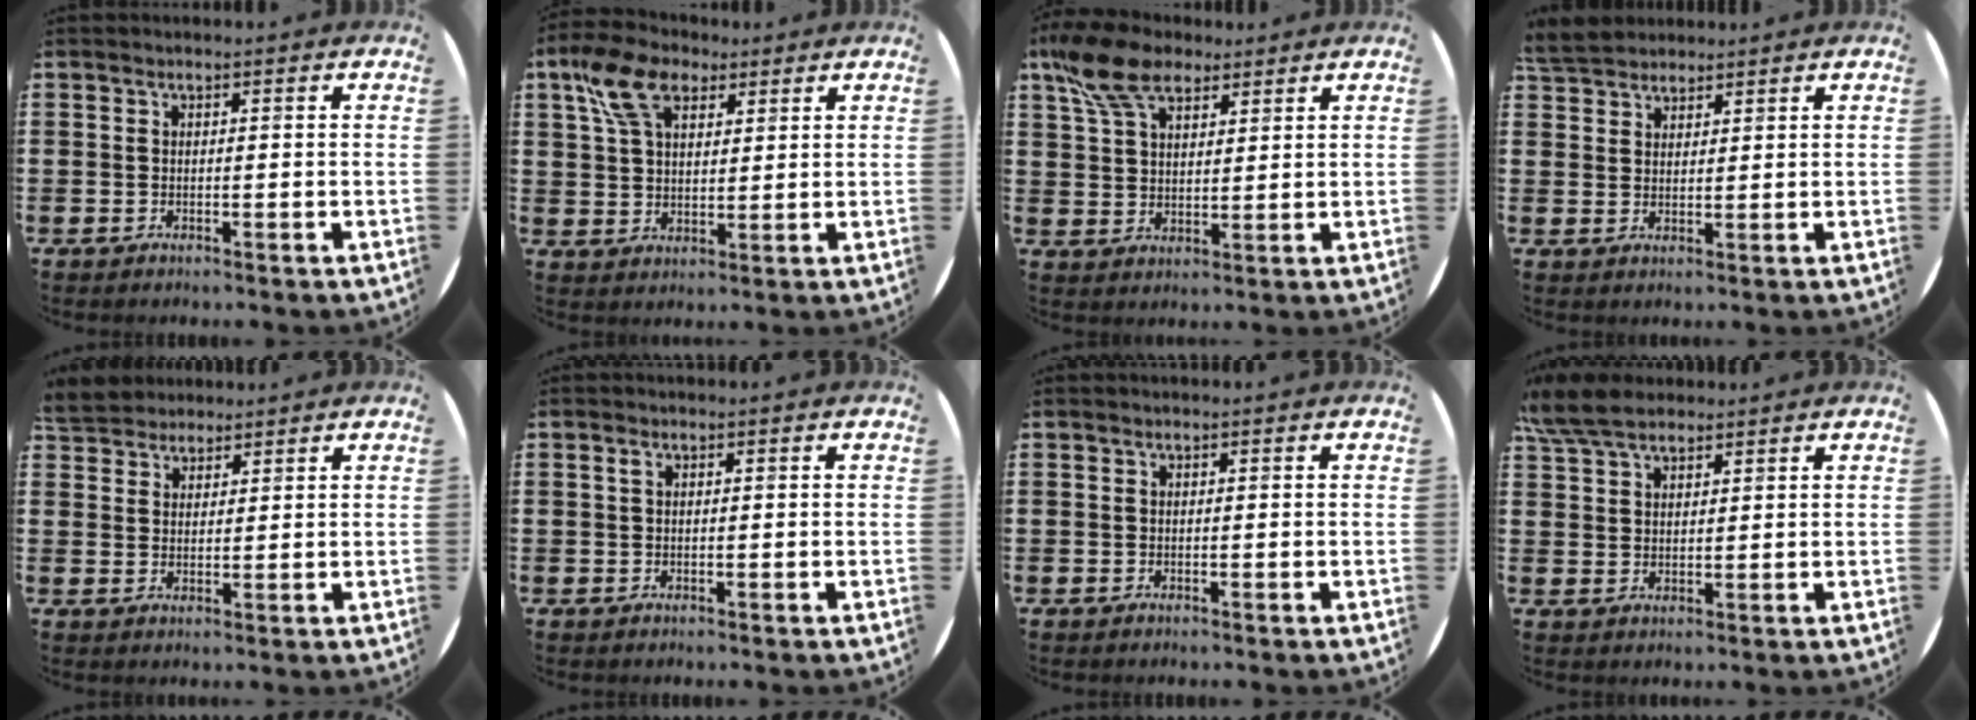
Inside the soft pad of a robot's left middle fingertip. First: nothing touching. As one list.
[{"total": 8.6, "force": [5.3, 5.0, 4.6], "torque": [-0.103, 0.007, 0.099]}, {"total": 8.7, "force": [6.3, 4.3, 4.3], "torque": [-0.097, -0.004, 0.116]}, {"total": 4.3, "force": [4.0, 1.4, 0.6], "torque": [-0.024, -0.002, 0.078]}, {"total": 4.2, "force": [4.0, 1.4, -0.1], "torque": [-0.013, -0.004, 0.078]}, {"total": 0.7, "force": [0.3, 0.5, 0.4], "torque": [-0.003, -0.001, 0.005]}, {"total": 0.0}, {"total": 6.0, "force": [5.0, 2.0, 2.6], "torque": [-0.064, -0.003, 0.096]}]